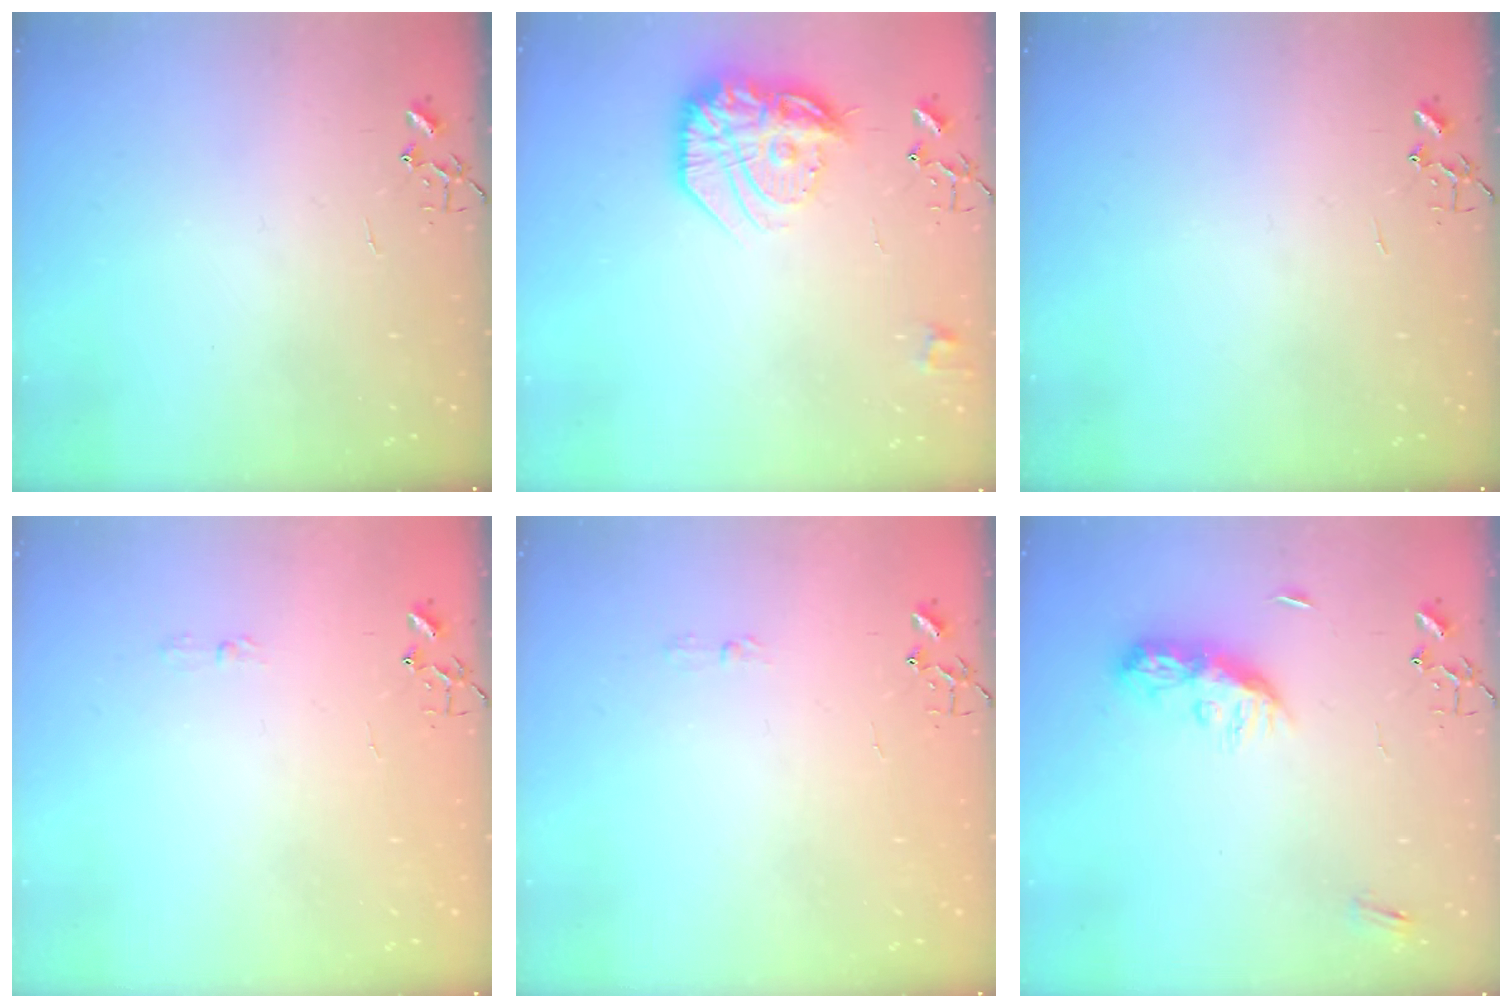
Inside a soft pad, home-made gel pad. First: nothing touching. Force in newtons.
{"total": 19.5, "press": 19.5, "slide": 1.5}
{"total": 0.0}
{"total": 3.6, "press": 3.5, "slide": 0.5}
{"total": 3.6, "press": 3.5, "slide": 0.5}
{"total": 9.3, "press": 9.3, "slide": 0.1}